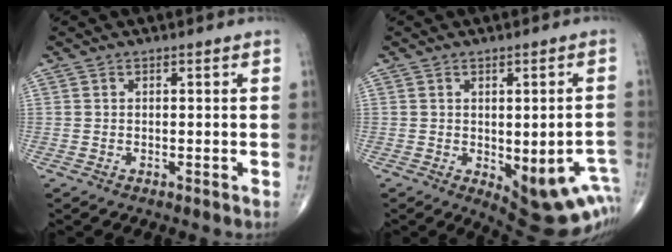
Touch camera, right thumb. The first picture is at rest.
{"total": 15.0, "force": [-5.1, 6.5, 12.6], "torque": [-0.102, 0.013, -0.045]}